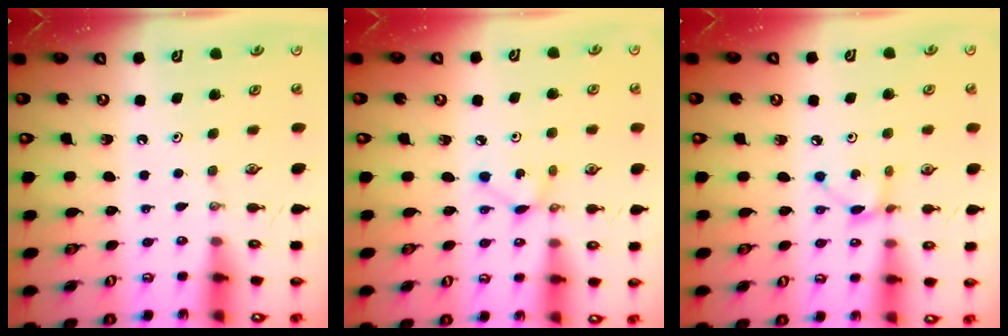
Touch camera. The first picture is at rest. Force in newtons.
{"total": 2.4, "press": 2.4, "slide": 0.1}
{"total": 2.8, "press": 2.8, "slide": 0.1}